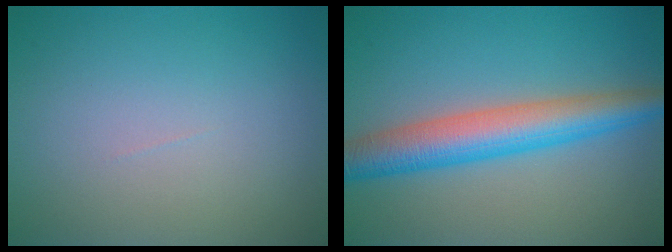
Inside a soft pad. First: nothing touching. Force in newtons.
{"total": 6.3, "press": 6.3, "slide": 0.0}